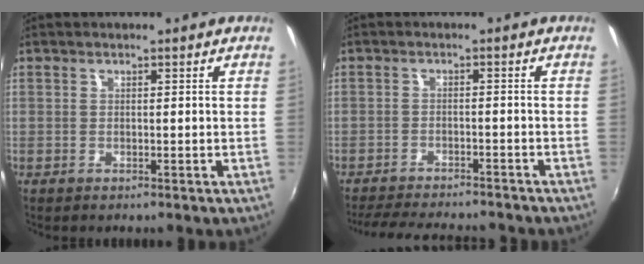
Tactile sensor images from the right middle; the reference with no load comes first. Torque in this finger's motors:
{"motor_torque": [0.17, -0.27, 0.09, 0.05]}